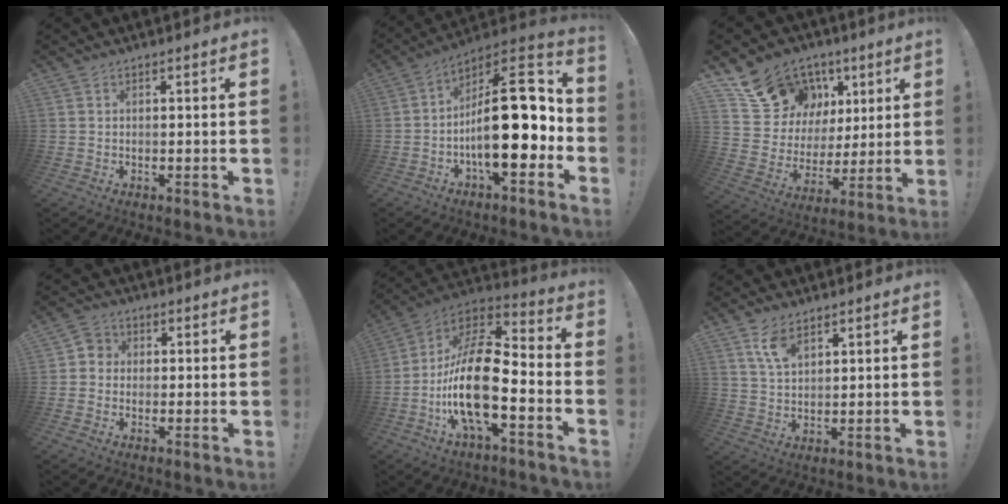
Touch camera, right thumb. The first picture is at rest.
{"total": 23.6, "force": [-2.6, 9.6, 21.4], "torque": [-0.322, 0.011, -0.035]}
{"total": 16.9, "force": [10.5, 12.1, 5.3], "torque": [-0.083, -0.070, 0.218]}
{"total": 3.8, "force": [-1.0, 3.4, 1.3], "torque": [-0.022, 0.015, -0.018]}
{"total": 21.2, "force": [-5.4, 8.1, 18.9], "torque": [-0.375, 0.025, -0.092]}
{"total": 6.7, "force": [4.1, 3.3, 4.1], "torque": [-0.071, -0.017, 0.075]}